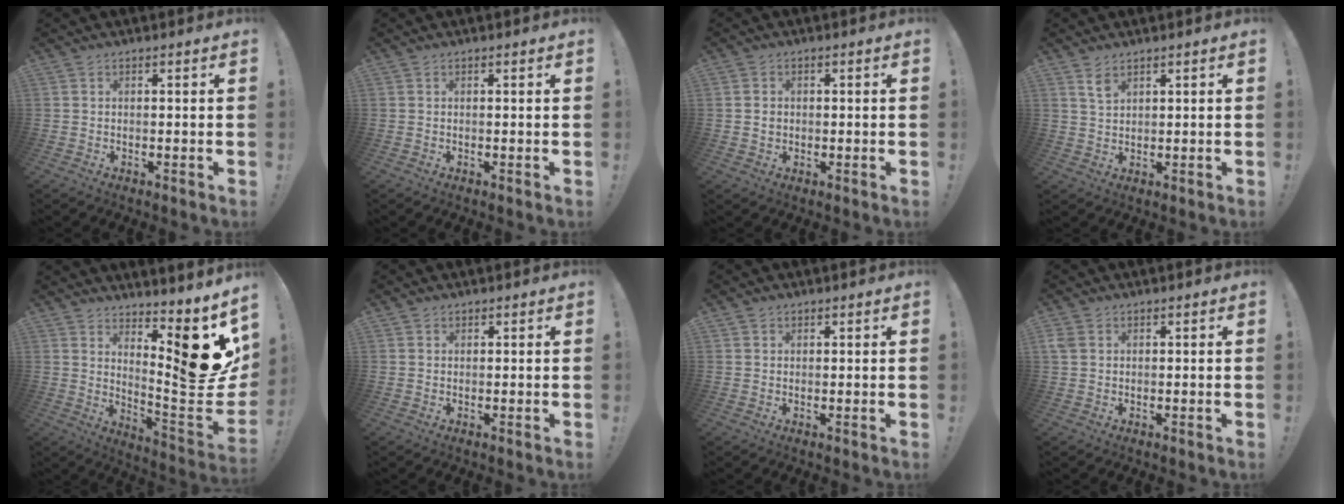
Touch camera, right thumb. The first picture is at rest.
{"total": 0.0}
{"total": 1.9, "force": [0.0, 1.7, 0.8], "torque": [-0.008, 0.002, -0.001]}
{"total": 4.1, "force": [2.8, 2.2, 2.0], "torque": [-0.023, -0.018, 0.048]}
{"total": 18.3, "force": [6.7, 6.4, 15.8], "torque": [-0.170, -0.075, 0.117]}
{"total": 0.6, "force": [0.5, 0.4, -0.1], "torque": [0.007, -0.001, 0.008]}
{"total": 1.2, "force": [0.8, 0.9, 0.1], "torque": [0.006, -0.005, 0.013]}
{"total": 3.1, "force": [1.2, 2.4, 1.6], "torque": [-0.030, 0.003, 0.027]}